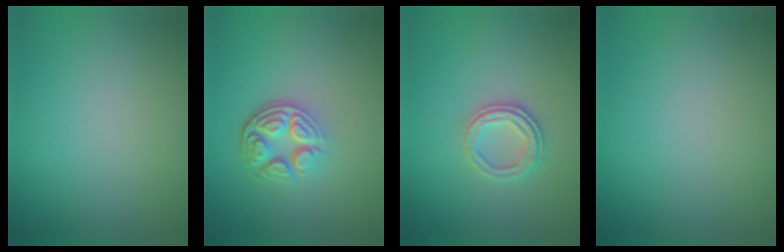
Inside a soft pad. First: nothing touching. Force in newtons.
{"total": 4.8, "press": 3.4, "slide": 3.4}
{"total": 2.4, "press": 2.3, "slide": 0.7}
{"total": 0.0}